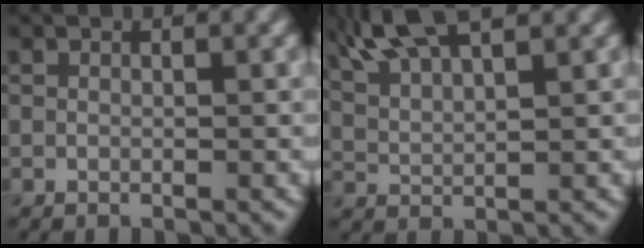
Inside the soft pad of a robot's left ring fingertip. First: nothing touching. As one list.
[{"total": 7.0, "force": [5.1, 2.1, 4.3], "torque": [-0.078, 0.031, 0.067]}]